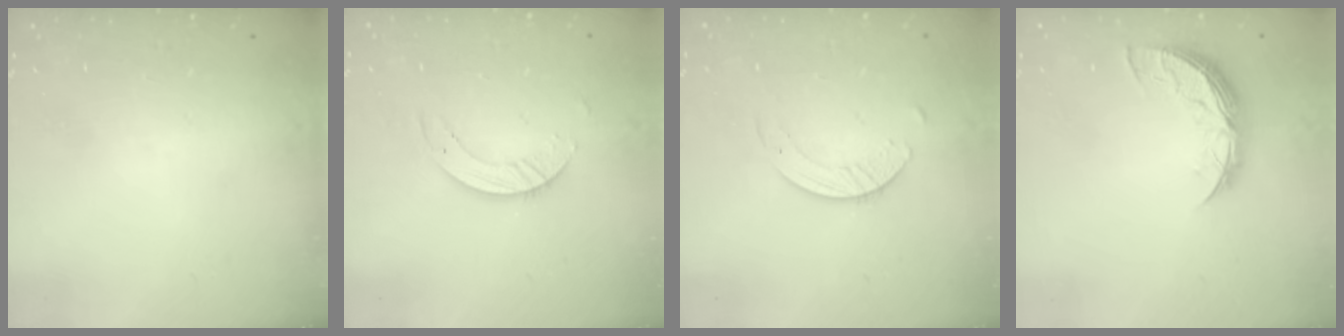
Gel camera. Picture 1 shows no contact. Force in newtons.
{"total": 4.2, "press": 4.2, "slide": 0.3}
{"total": 4.5, "press": 4.5, "slide": 0.3}
{"total": 8.3, "press": 8.3, "slide": 0.7}